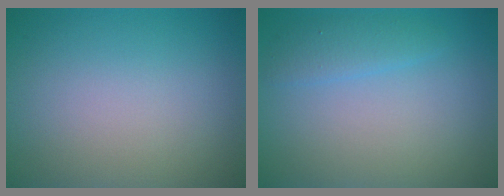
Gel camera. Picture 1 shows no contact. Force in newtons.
{"total": 1.7, "press": 1.7, "slide": 0.2}